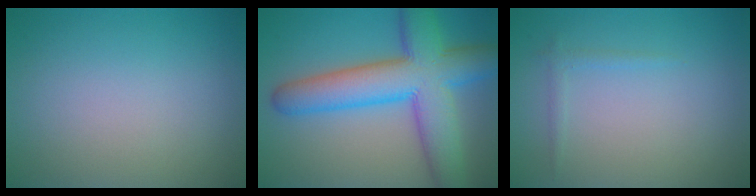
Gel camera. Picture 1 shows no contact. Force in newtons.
{"total": 10.4, "press": 10.4, "slide": 0.2}
{"total": 0.9, "press": 0.9, "slide": 0.1}